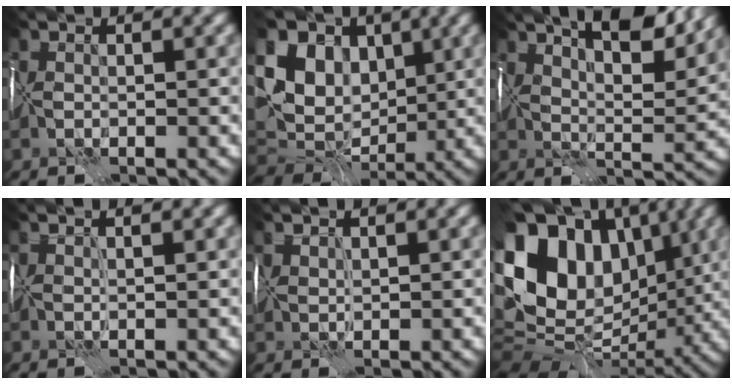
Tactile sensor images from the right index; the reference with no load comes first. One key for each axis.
{"total": 13.4, "fx": 4.0, "fy": 10.8, "fz": 6.7, "tx": -0.159, "ty": 0.031, "tz": 0.069}
{"total": 10.3, "fx": 7.1, "fy": 2.7, "fz": 7.0, "tx": -0.096, "ty": 0.020, "tz": 0.090}
{"total": 3.1, "fx": 1.9, "fy": 0.8, "fz": 2.3, "tx": -0.021, "ty": 0.026, "tz": 0.010}
{"total": 1.7, "fx": 1.6, "fy": 0.1, "fz": 0.6, "tx": -0.010, "ty": 0.012, "tz": 0.032}
{"total": 14.8, "fx": 4.0, "fy": 11.0, "fz": 9.1, "tx": -0.162, "ty": 0.033, "tz": 0.075}